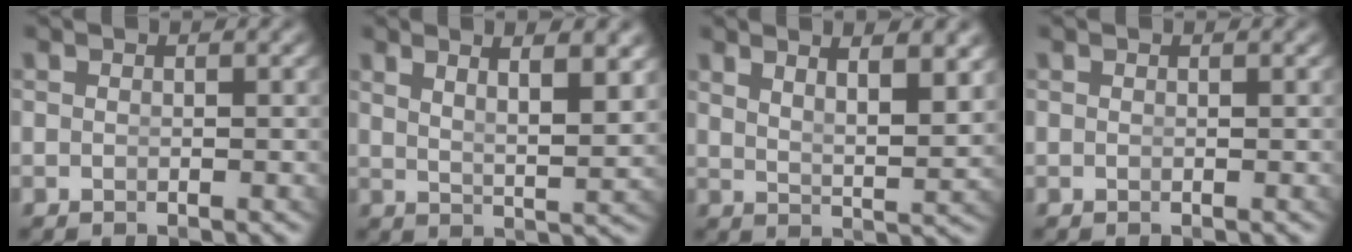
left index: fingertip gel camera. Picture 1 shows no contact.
{"total": 5.2, "force": [3.0, 1.1, 4.1], "torque": [-0.057, -0.003, 0.054]}
{"total": 5.1, "force": [3.3, 1.2, 3.8], "torque": [-0.052, -0.007, 0.059]}
{"total": 0.0}